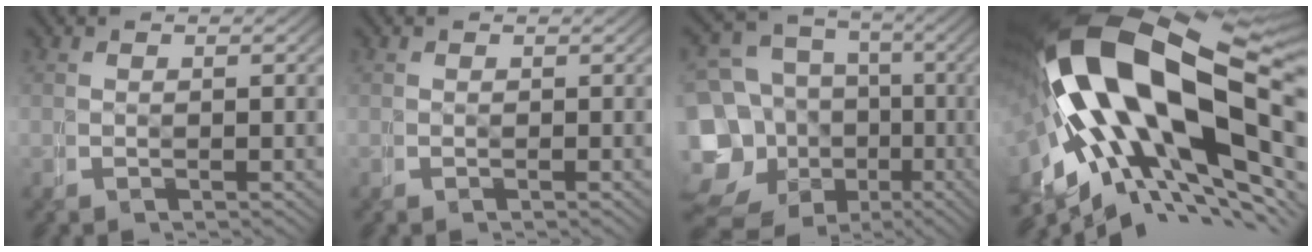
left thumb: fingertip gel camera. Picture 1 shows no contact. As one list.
[{"total": 0.6, "force": [0.0, -0.1, -0.6], "torque": [0.009, 0.000, 0.000]}, {"total": 14.5, "force": [-6.0, 11.9, 5.7], "torque": [-0.135, -0.075, -0.088]}, {"total": 24.9, "force": [-2.2, 15.4, 19.5], "torque": [-0.405, -0.081, -0.001]}]